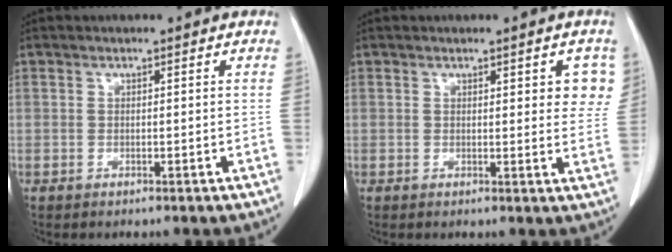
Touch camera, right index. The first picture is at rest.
{"total": 4.7, "force": [1.7, 1.6, 4.1], "torque": [-0.037, -0.002, 0.016]}